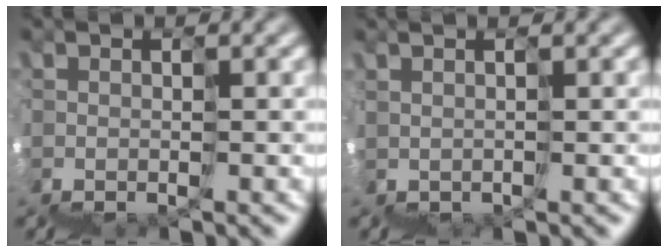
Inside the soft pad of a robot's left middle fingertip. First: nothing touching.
{"total": 2.7, "force": [1.5, -1.7, -1.4], "torque": [0.033, 0.020, 0.020]}